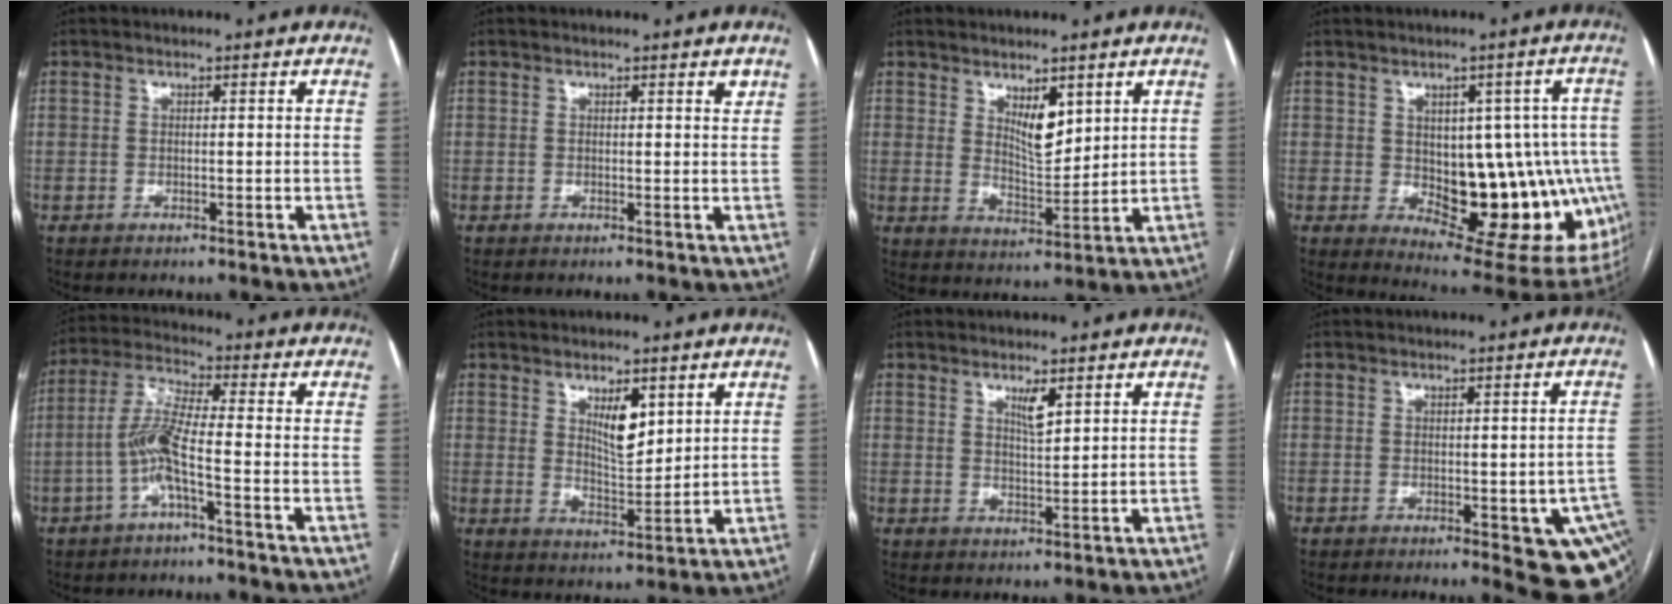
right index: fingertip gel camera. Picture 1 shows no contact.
{"total": 1.2, "force": [0.8, 0.3, 0.8], "torque": [-0.010, -0.003, 0.007]}
{"total": 5.6, "force": [3.0, 2.0, 4.4], "torque": [-0.079, -0.012, 0.059]}
{"total": 18.9, "force": [-2.4, 9.0, 16.4], "torque": [-0.145, 0.017, -0.003]}
{"total": 6.9, "force": [-2.4, 0.1, 6.5], "torque": [-0.141, 0.013, -0.051]}
{"total": 5.8, "force": [2.8, 1.9, 4.7], "torque": [-0.084, -0.008, 0.054]}
{"total": 2.8, "force": [1.7, 0.4, 2.2], "torque": [-0.042, -0.005, 0.032]}
{"total": 11.1, "force": [-4.6, 3.5, 9.5], "torque": [-0.065, 0.003, -0.051]}